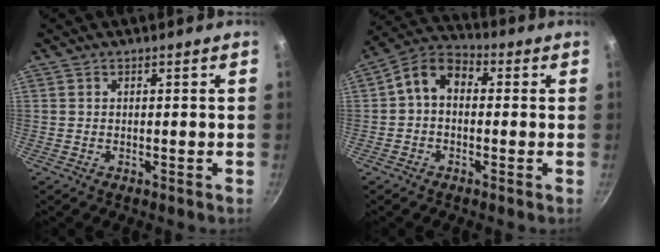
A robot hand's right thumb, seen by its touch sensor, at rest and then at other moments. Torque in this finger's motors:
{"motor_torque": [0.30, 1.88, 0.91, 0.12, 0.03]}